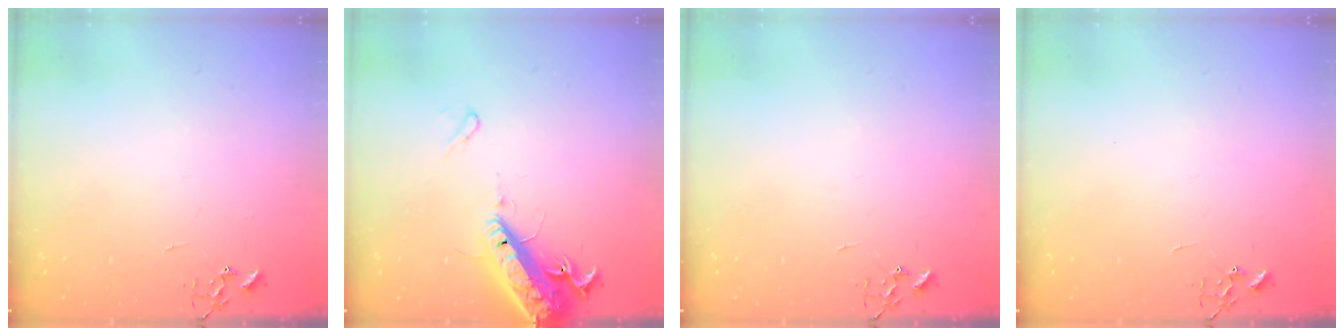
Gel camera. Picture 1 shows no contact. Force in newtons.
{"total": 16.9, "press": 16.5, "slide": 3.9}
{"total": 0.0}
{"total": 0.0}